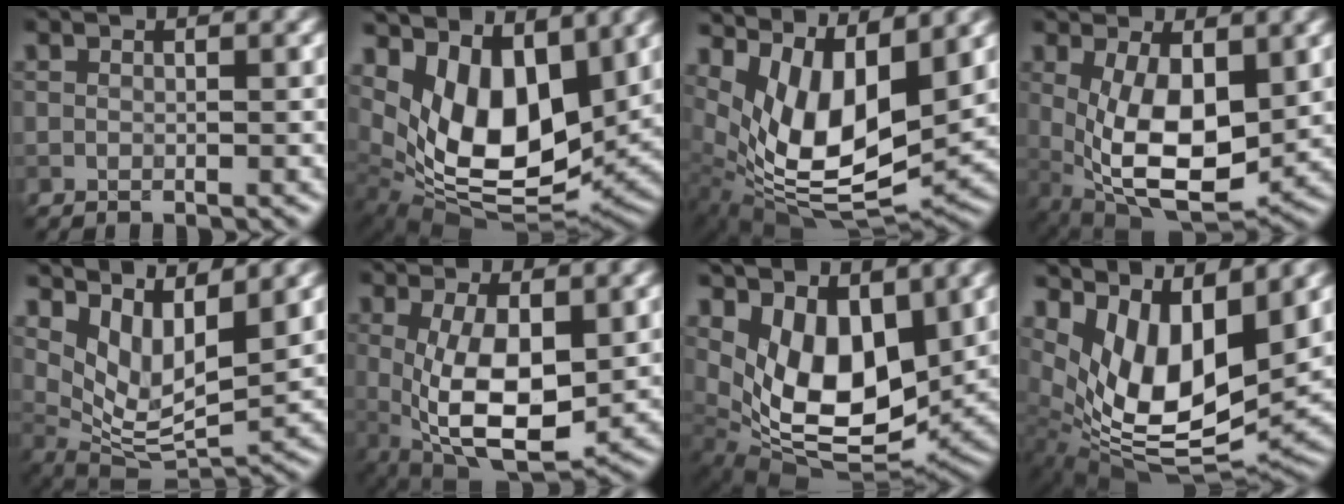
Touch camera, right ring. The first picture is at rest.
{"total": 10.1, "force": [3.6, 5.6, 7.7], "torque": [-0.145, -0.016, 0.061]}
{"total": 10.7, "force": [3.4, 4.8, 9.0], "torque": [-0.170, -0.015, 0.066]}
{"total": 8.6, "force": [0.4, 4.0, 7.6], "torque": [-0.149, -0.005, 0.010]}
{"total": 6.7, "force": [4.0, 2.4, 4.8], "torque": [-0.097, -0.011, 0.079]}
{"total": 8.1, "force": [-0.2, 3.3, 7.4], "torque": [-0.152, -0.009, 0.000]}
{"total": 9.0, "force": [2.9, 5.0, 6.9], "torque": [-0.130, -0.016, 0.048]}
{"total": 11.1, "force": [3.3, 5.2, 9.2], "torque": [-0.174, -0.019, 0.066]}